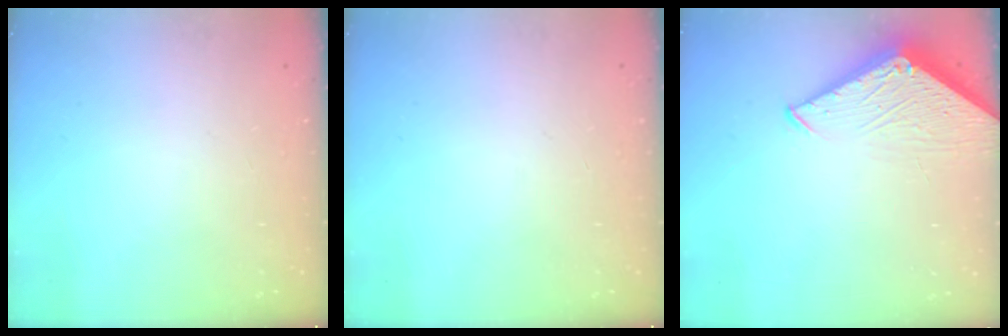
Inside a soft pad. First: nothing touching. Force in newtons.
{"total": 0.0}
{"total": 4.6, "press": 4.6, "slide": 0.5}